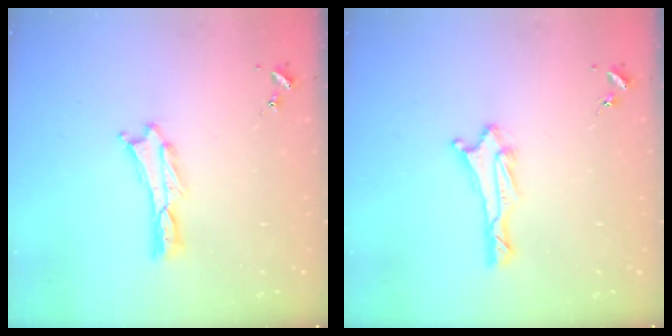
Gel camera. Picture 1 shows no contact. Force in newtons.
{"total": 2.0, "press": 1.8, "slide": 0.8}